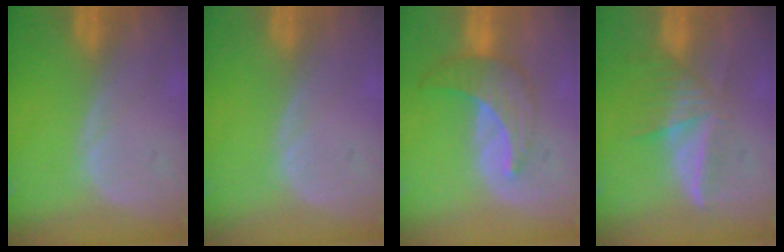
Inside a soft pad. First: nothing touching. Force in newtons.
{"total": 0.0}
{"total": 7.2, "press": 6.4, "slide": 3.2}
{"total": 6.0, "press": 5.7, "slide": 1.9}